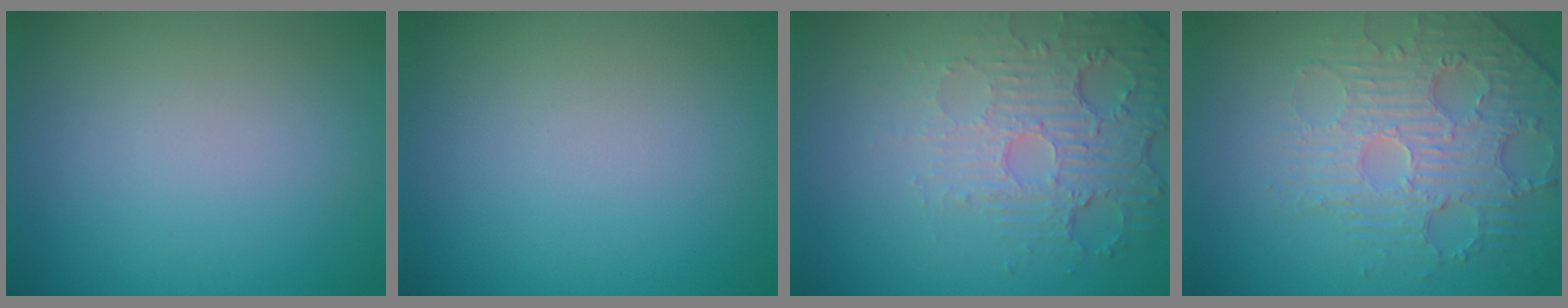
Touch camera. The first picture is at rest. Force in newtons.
{"total": 0.0}
{"total": 6.0, "press": 3.6, "slide": 4.8}
{"total": 4.7, "press": 3.7, "slide": 2.8}